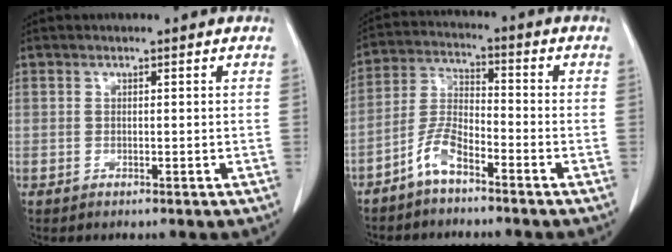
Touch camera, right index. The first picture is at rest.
{"total": 6.1, "force": [-4.3, 1.8, 4.0], "torque": [-0.096, 0.005, -0.091]}